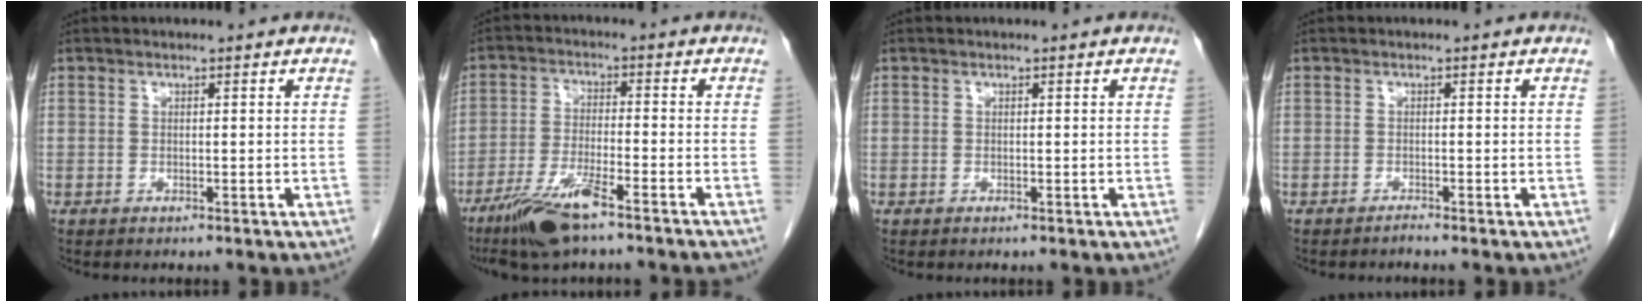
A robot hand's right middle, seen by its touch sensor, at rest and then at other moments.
{"total": 10.4, "force": [-7.6, 0.7, 7.1], "torque": [-0.133, -0.022, -0.135]}
{"total": 0.0}
{"total": 0.5, "force": [-0.5, -0.1, 0.1], "torque": [-0.002, -0.001, -0.010]}